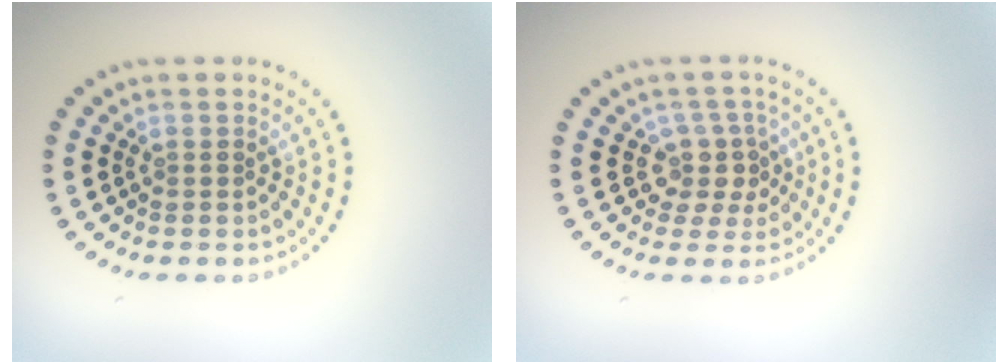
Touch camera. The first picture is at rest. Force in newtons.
{"total": 2.8, "press": 2.1, "slide": 1.9}